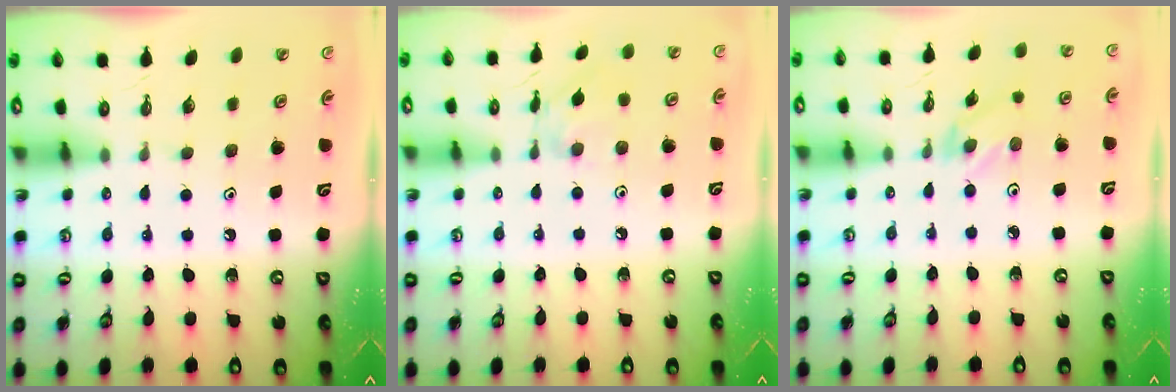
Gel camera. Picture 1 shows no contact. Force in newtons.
{"total": 2.7, "press": 2.7, "slide": 0.2}
{"total": 1.6, "press": 1.5, "slide": 0.3}